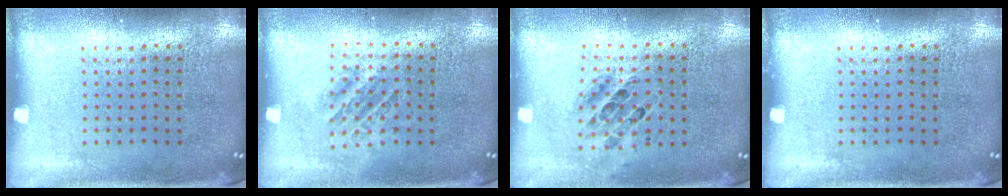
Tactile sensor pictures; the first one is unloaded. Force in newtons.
{"total": 1.1, "press": 1.0, "slide": 0.4}
{"total": 0.6, "press": 0.6, "slide": 0.1}
{"total": 0.0}